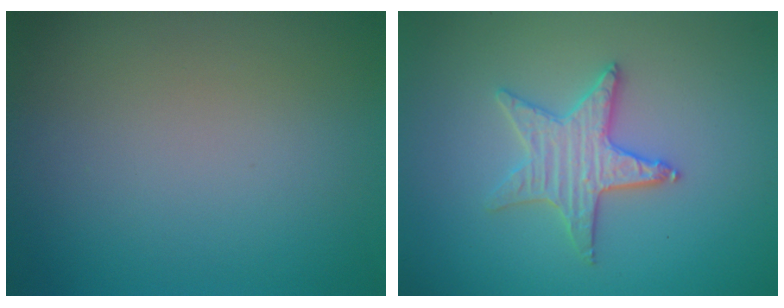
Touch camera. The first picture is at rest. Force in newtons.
{"total": 3.1, "press": 3.1, "slide": 0.5}